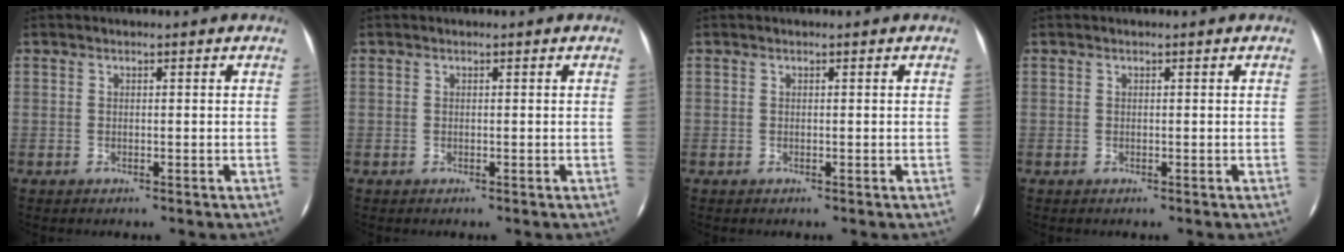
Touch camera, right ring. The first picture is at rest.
{"total": 0.0}
{"total": 0.0}
{"total": 0.0}